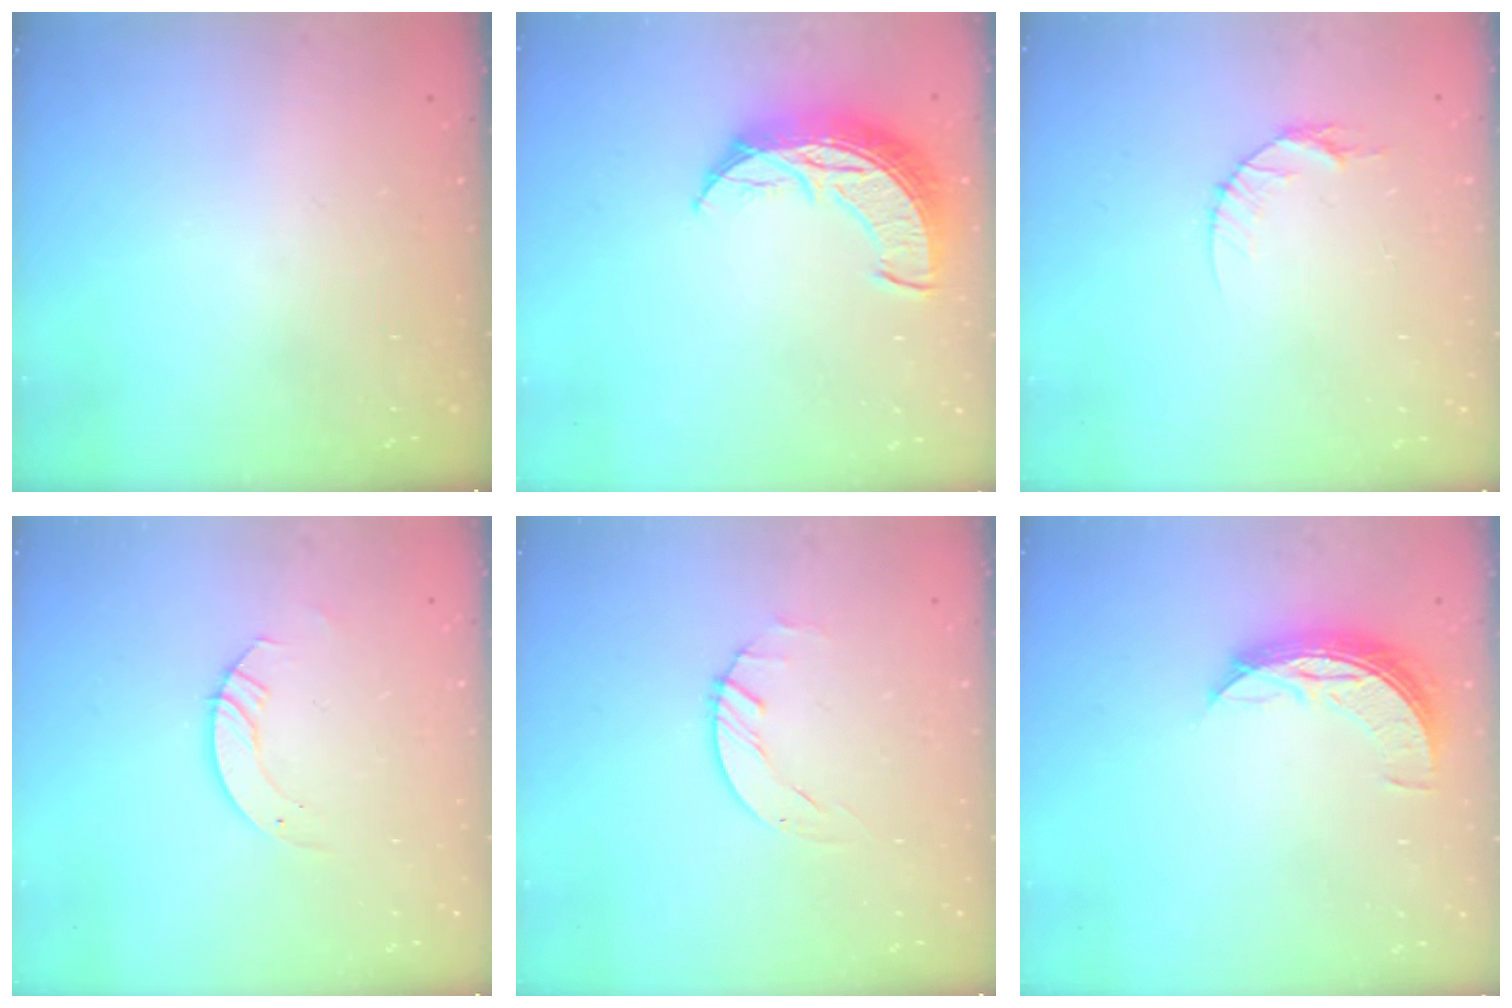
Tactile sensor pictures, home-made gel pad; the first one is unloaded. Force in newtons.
{"total": 11.2, "press": 11.1, "slide": 0.9}
{"total": 5.3, "press": 5.2, "slide": 0.5}
{"total": 3.5, "press": 3.5, "slide": 0.4}
{"total": 0.6, "press": 0.6, "slide": 0.1}
{"total": 7.9, "press": 7.9, "slide": 0.4}